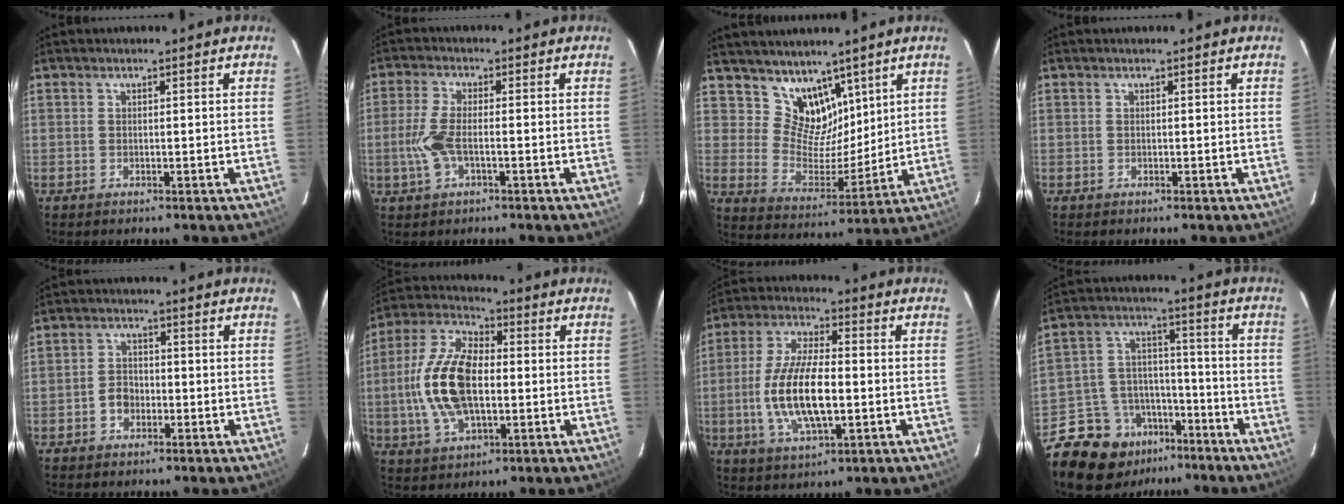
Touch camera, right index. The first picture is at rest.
{"total": 6.3, "force": [-1.6, 2.2, 5.6], "torque": [-0.128, 0.000, -0.031]}
{"total": 10.6, "force": [7.5, 6.6, 3.6], "torque": [-0.056, -0.008, 0.147]}
{"total": 0.0}
{"total": 3.6, "force": [-1.5, 2.9, 1.7], "torque": [-0.034, 0.011, -0.024]}
{"total": 16.0, "force": [-1.1, 8.0, 13.8], "torque": [-0.291, 0.011, -0.022]}
{"total": 14.3, "force": [-2.4, 5.3, 13.1], "torque": [-0.268, -0.004, -0.041]}
{"total": 15.1, "force": [-10.3, 9.6, 5.6], "torque": [-0.130, 0.041, -0.151]}